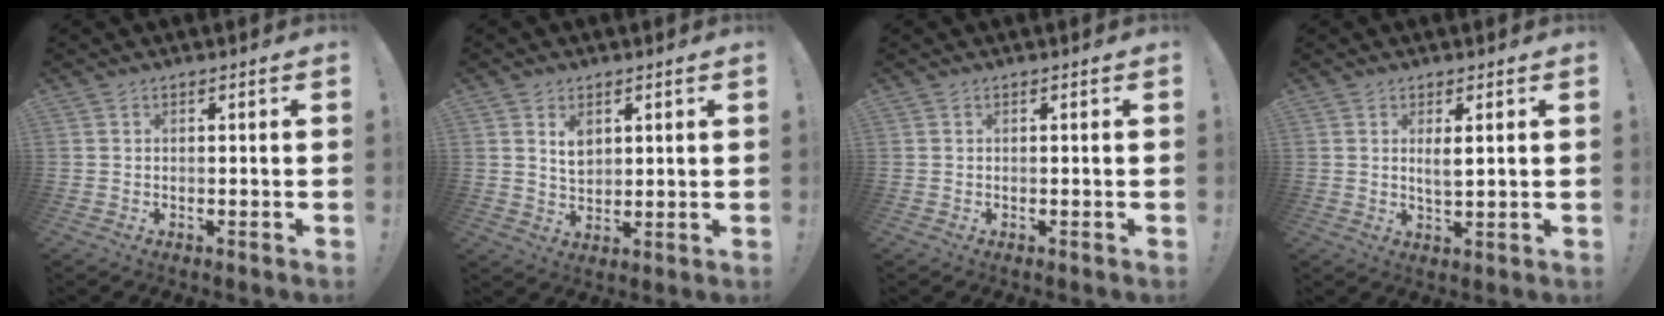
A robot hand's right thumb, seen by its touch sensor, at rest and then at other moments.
{"total": 5.2, "force": [2.4, 3.7, 2.8], "torque": [-0.041, -0.007, 0.043]}
{"total": 0.0}
{"total": 3.5, "force": [1.2, 1.0, 3.1], "torque": [-0.046, -0.012, 0.017]}